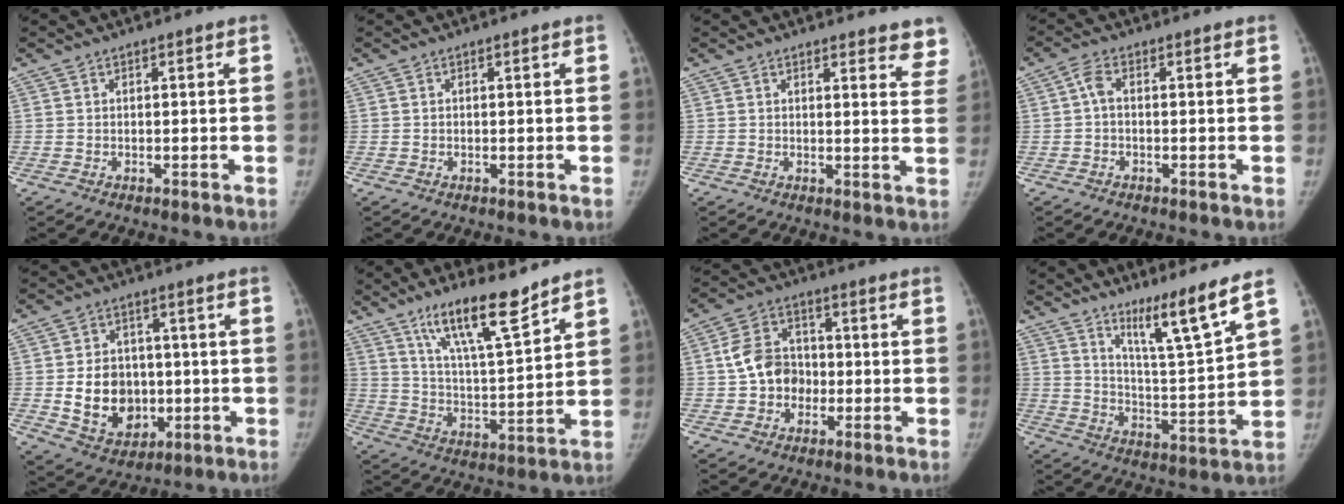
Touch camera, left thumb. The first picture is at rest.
{"total": 0.0}
{"total": 7.6, "force": [7.0, 2.2, 2.0], "torque": [0.025, -0.036, 0.051]}
{"total": 2.5, "force": [-0.1, 1.3, 2.2], "torque": [-0.042, 0.007, -0.007]}
{"total": 12.7, "force": [-1.3, 10.1, 7.5], "torque": [-0.083, 0.001, -0.005]}
{"total": 13.9, "force": [10.0, 2.4, 9.4], "torque": [-0.148, -0.065, 0.182]}
{"total": 9.0, "force": [-1.1, 7.5, 4.8], "torque": [-0.059, 0.026, -0.028]}
{"total": 11.0, "force": [8.0, -0.5, 7.6], "torque": [-0.123, -0.074, 0.141]}